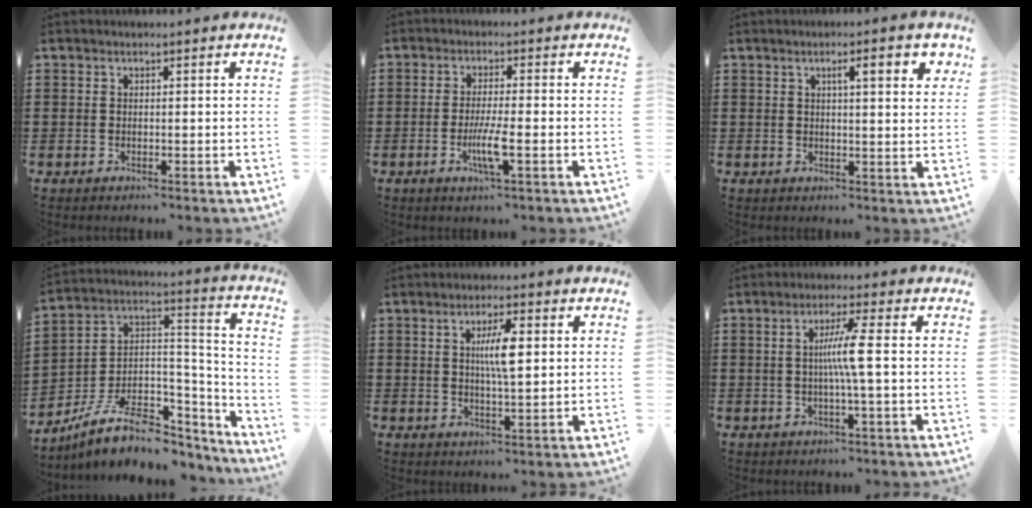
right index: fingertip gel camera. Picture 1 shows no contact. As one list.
[{"total": 5.1, "force": [-1.8, 0.6, 4.7], "torque": [-0.092, -0.012, -0.034]}, {"total": 4.5, "force": [1.8, 0.4, 4.1], "torque": [-0.066, -0.002, 0.022]}, {"total": 9.7, "force": [-6.0, 5.2, 5.5], "torque": [-0.110, 0.010, -0.106]}, {"total": 5.7, "force": [1.0, 0.9, 5.6], "torque": [-0.107, 0.004, 0.014]}, {"total": 5.5, "force": [-0.1, -1.0, 5.4], "torque": [-0.098, -0.011, -0.008]}]